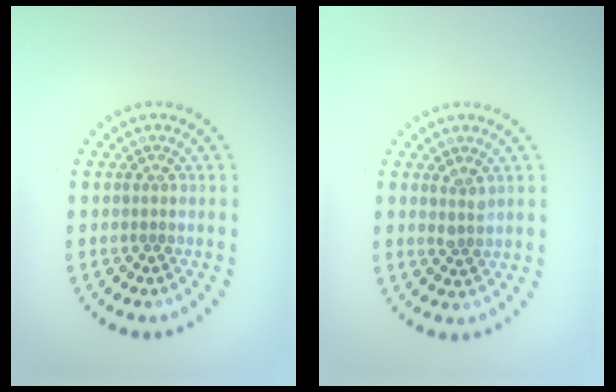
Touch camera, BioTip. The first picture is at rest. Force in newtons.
{"total": 1.1, "press": 1.0, "slide": 0.5}